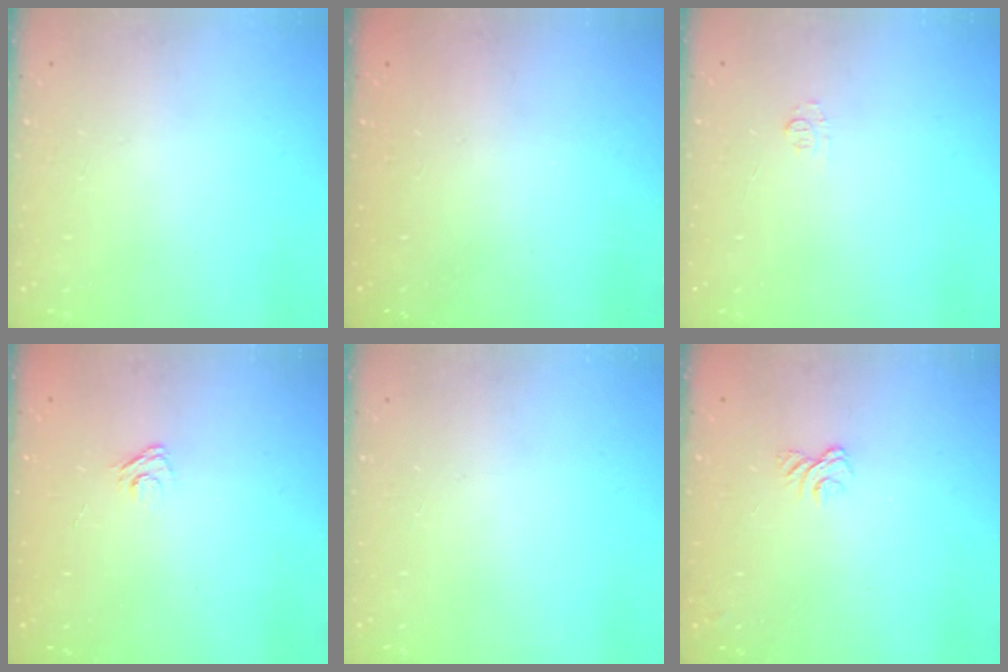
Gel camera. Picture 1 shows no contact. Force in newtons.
{"total": 2.4, "press": 2.3, "slide": 0.8}
{"total": 3.8, "press": 3.8, "slide": 0.5}
{"total": 3.0, "press": 2.7, "slide": 1.4}
{"total": 0.0}
{"total": 2.3, "press": 2.0, "slide": 1.2}